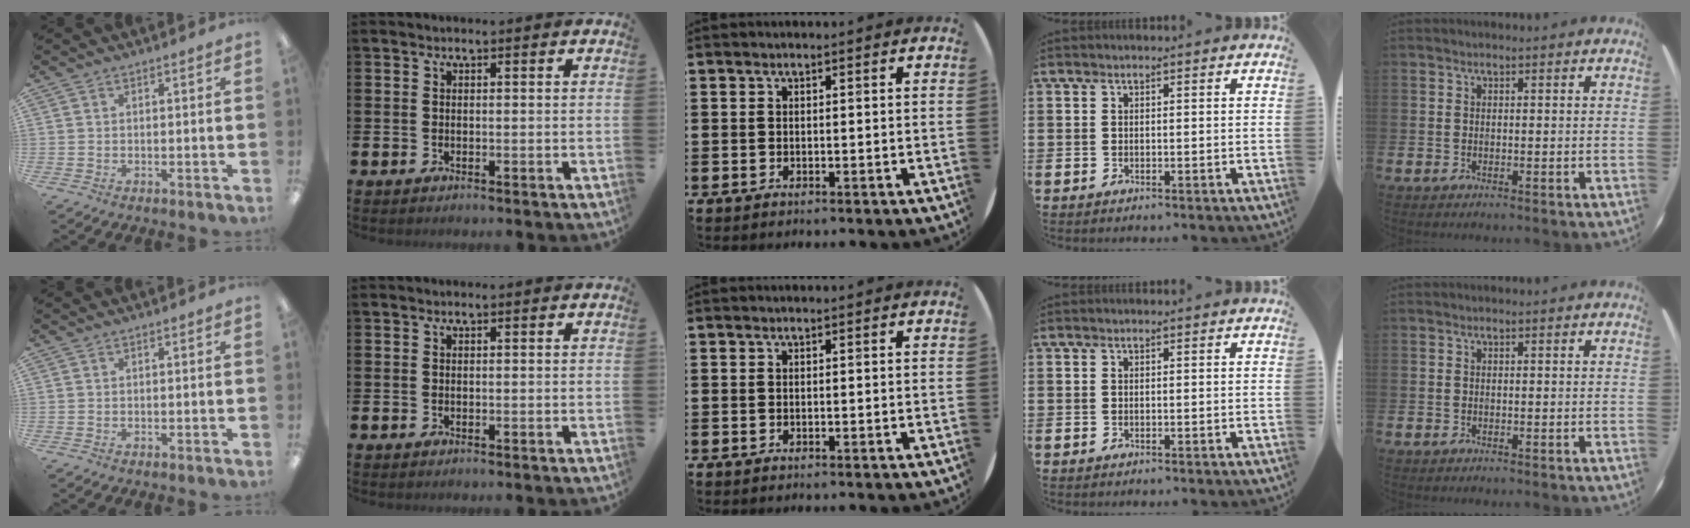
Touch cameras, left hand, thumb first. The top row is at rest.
{}